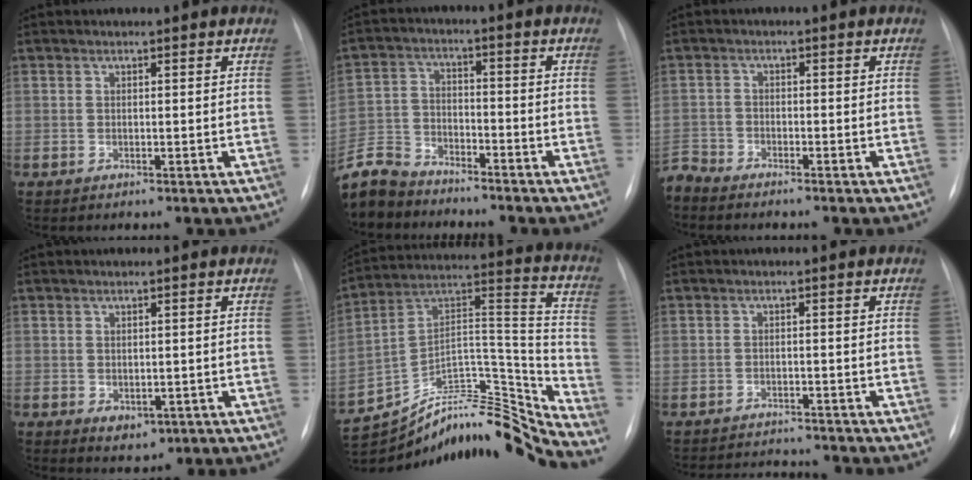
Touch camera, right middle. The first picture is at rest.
{"total": 12.3, "force": [-11.1, 4.7, 2.2], "torque": [-0.068, 0.007, -0.214]}
{"total": 3.9, "force": [-3.9, 0.2, 0.3], "torque": [-0.002, -0.013, -0.076]}
{"total": 2.9, "force": [-0.8, 2.0, 1.9], "torque": [-0.024, -0.005, 0.002]}
{"total": 23.5, "force": [-22.8, 0.4, 5.8], "torque": [-0.105, 0.048, -0.368]}
{"total": 4.4, "force": [-4.4, 0.2, 0.1], "torque": [-0.002, -0.004, -0.067]}